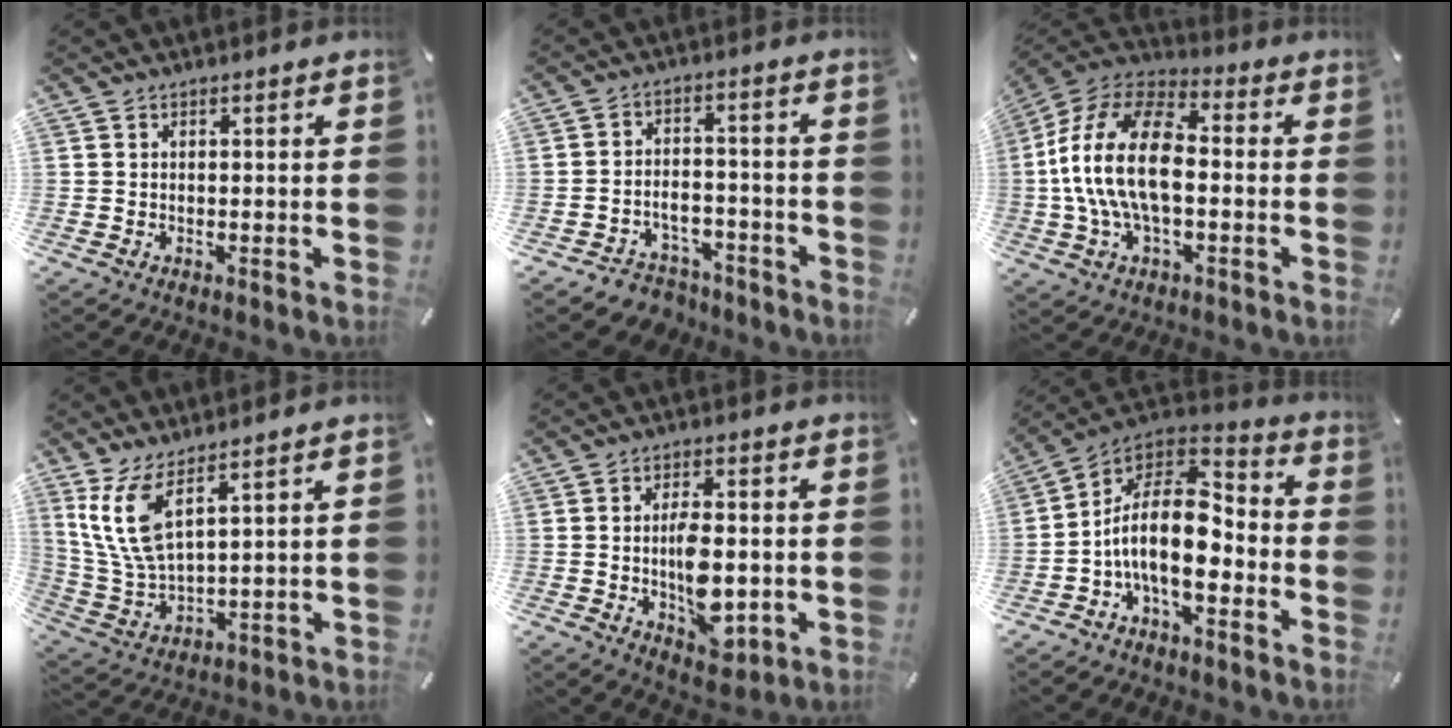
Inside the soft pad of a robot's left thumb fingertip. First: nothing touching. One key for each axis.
{"total": 4.9, "fx": -3.3, "fy": 3.4, "fz": 1.1, "tx": -0.014, "ty": 0.018, "tz": -0.060}
{"total": 18.9, "fx": -1.6, "fy": 10.9, "fz": 15.3, "tx": -0.320, "ty": 0.012, "tz": -0.030}
{"total": 11.1, "fx": 6.5, "fy": 4.2, "fz": 7.9, "tx": -0.198, "ty": -0.031, "tz": 0.117}
{"total": 10.5, "fx": -1.4, "fy": 5.6, "fz": 8.7, "tx": -0.130, "ty": -0.008, "tz": -0.020}
{"total": 16.5, "fx": -2.8, "fy": 8.8, "fz": 13.7, "tx": -0.279, "ty": 0.000, "tz": -0.051}